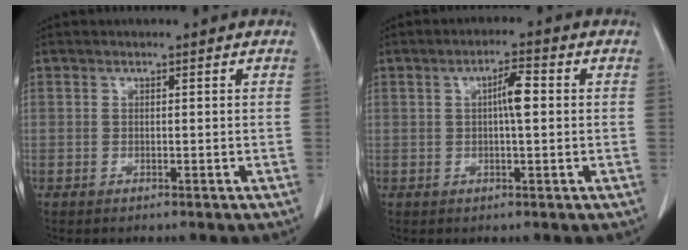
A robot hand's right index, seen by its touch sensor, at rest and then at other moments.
{"total": 4.1, "force": [0.5, 0.6, 4.0], "torque": [-0.068, 0.008, 0.005]}